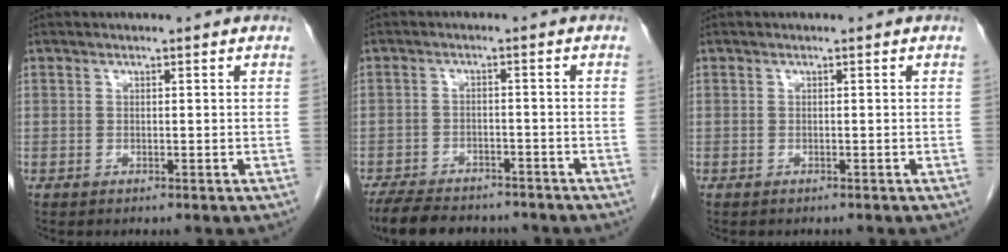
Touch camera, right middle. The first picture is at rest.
{"total": 12.3, "force": [-10.4, 4.3, 4.9], "torque": [-0.094, -0.003, -0.148]}
{"total": 1.2, "force": [-1.1, 0.4, 0.4], "torque": [-0.010, -0.003, -0.011]}